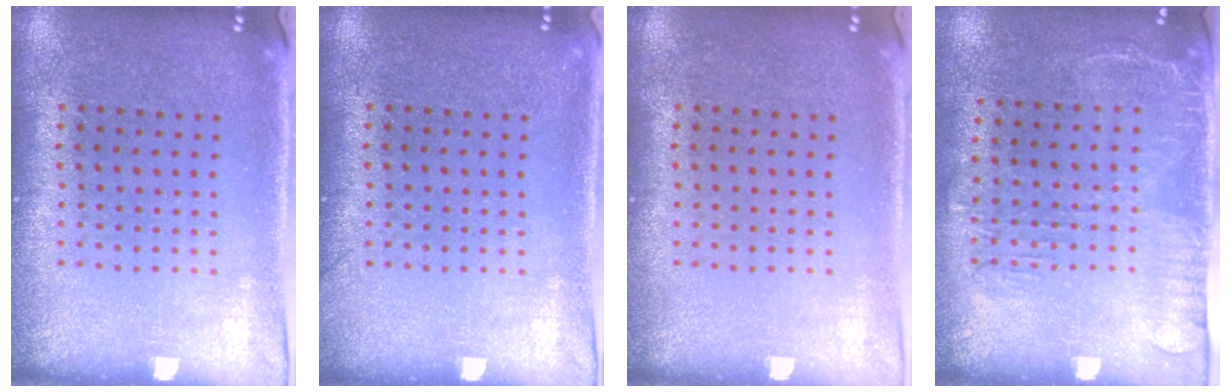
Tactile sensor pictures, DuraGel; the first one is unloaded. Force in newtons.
{"total": 0.8, "press": 0.8, "slide": 0.1}
{"total": 0.0}
{"total": 1.6, "press": 1.2, "slide": 1.0}